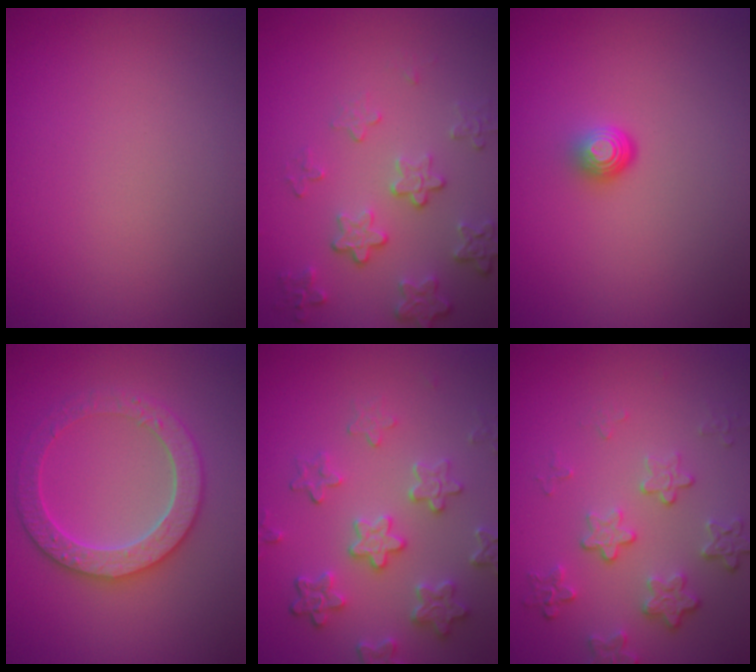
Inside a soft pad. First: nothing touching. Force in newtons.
{"total": 4.2, "press": 3.2, "slide": 2.7}
{"total": 1.8, "press": 1.1, "slide": 1.4}
{"total": 4.0, "press": 3.8, "slide": 1.0}
{"total": 4.8, "press": 4.1, "slide": 2.6}
{"total": 4.1, "press": 3.1, "slide": 2.6}